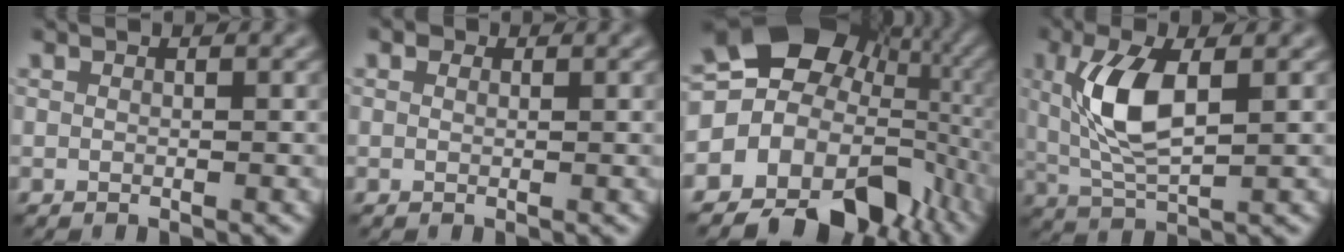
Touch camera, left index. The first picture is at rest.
{"total": 0.7, "force": [0.5, 0.4, 0.3], "torque": [-0.007, -0.003, 0.001]}
{"total": 13.6, "force": [-2.3, 10.4, 8.6], "torque": [-0.128, -0.003, -0.028]}
{"total": 6.2, "force": [1.1, 2.4, 5.6], "torque": [-0.121, 0.005, 0.024]}